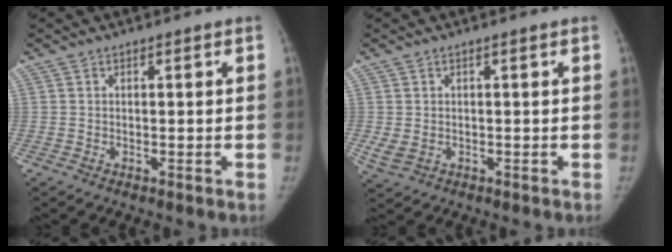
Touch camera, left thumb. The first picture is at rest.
{"total": 2.9, "force": [-0.2, 2.0, 2.1], "torque": [-0.049, -0.002, 0.004]}